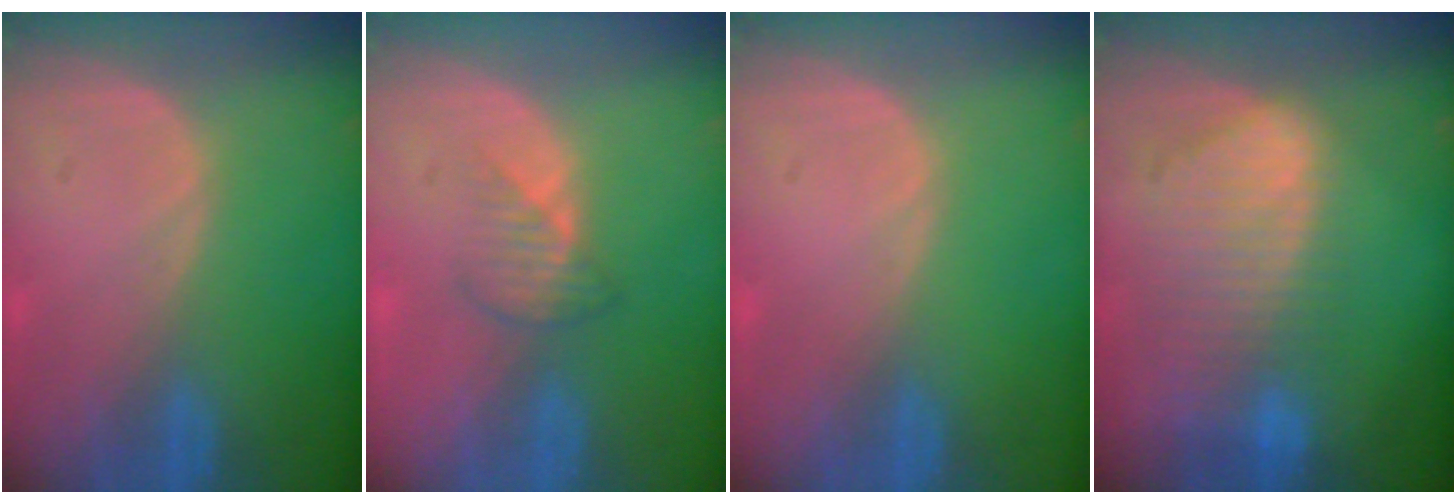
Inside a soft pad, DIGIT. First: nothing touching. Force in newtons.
{"total": 2.6, "press": 2.6, "slide": 0.4}
{"total": 0.0}
{"total": 9.3, "press": 8.1, "slide": 4.6}